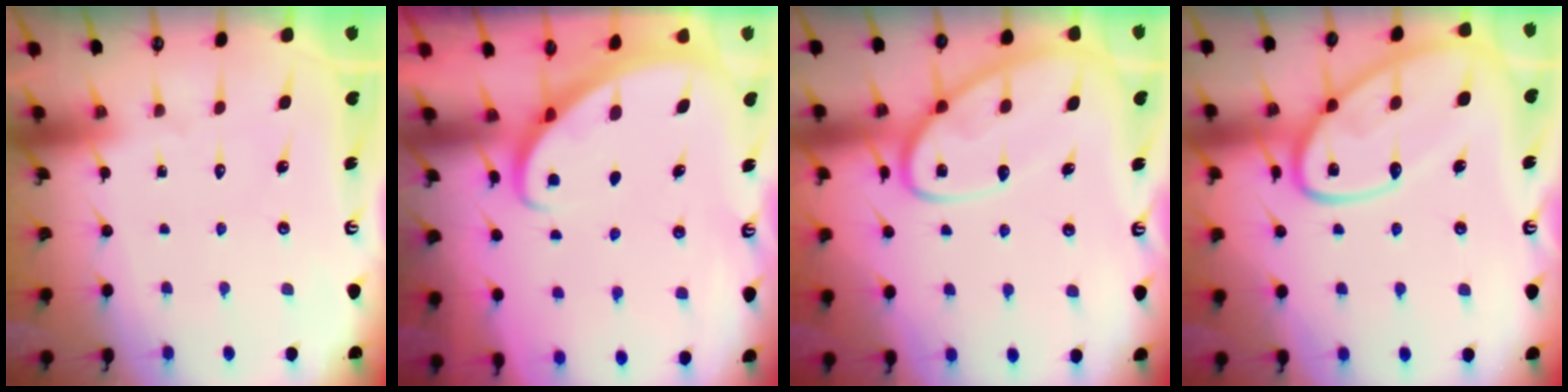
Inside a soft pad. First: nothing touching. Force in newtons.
{"total": 2.7, "press": 2.7, "slide": 0.2}
{"total": 12.7, "press": 12.7, "slide": 1.1}
{"total": 16.5, "press": 16.4, "slide": 1.3}